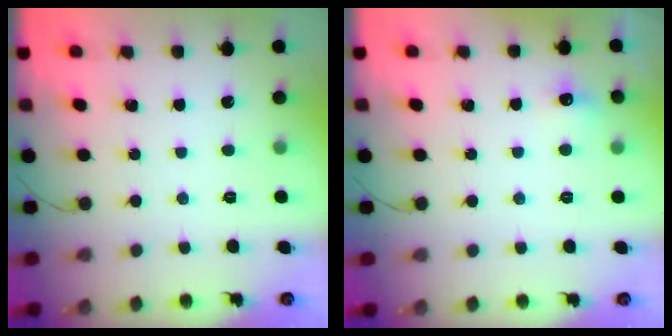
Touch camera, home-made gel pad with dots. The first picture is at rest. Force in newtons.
{"total": 5.1, "press": 4.9, "slide": 1.4}